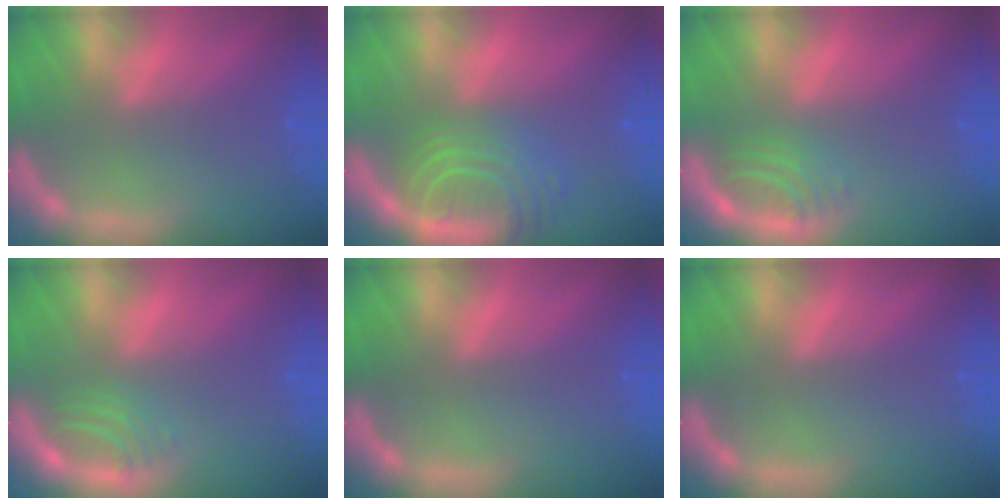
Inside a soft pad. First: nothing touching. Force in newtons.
{"total": 8.1}
{"total": 2.9}
{"total": 2.5}
{"total": 0.0}
{"total": 0.0}